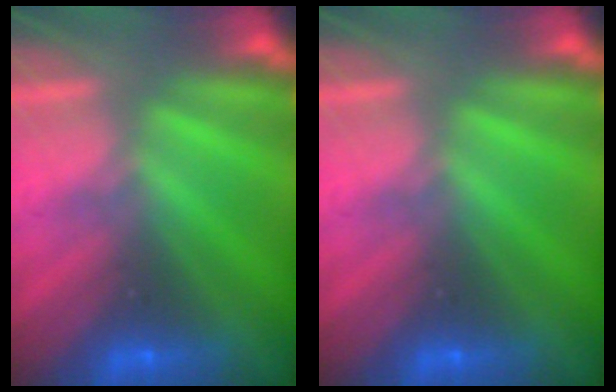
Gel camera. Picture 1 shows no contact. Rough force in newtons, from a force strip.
{"total": 0.0}